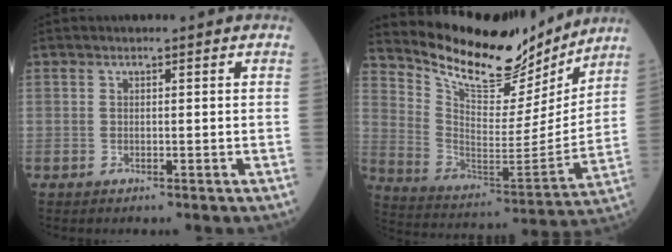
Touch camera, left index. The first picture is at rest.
{"total": 18.0, "force": [16.6, 4.3, 5.5], "torque": [-0.110, -0.041, 0.267]}